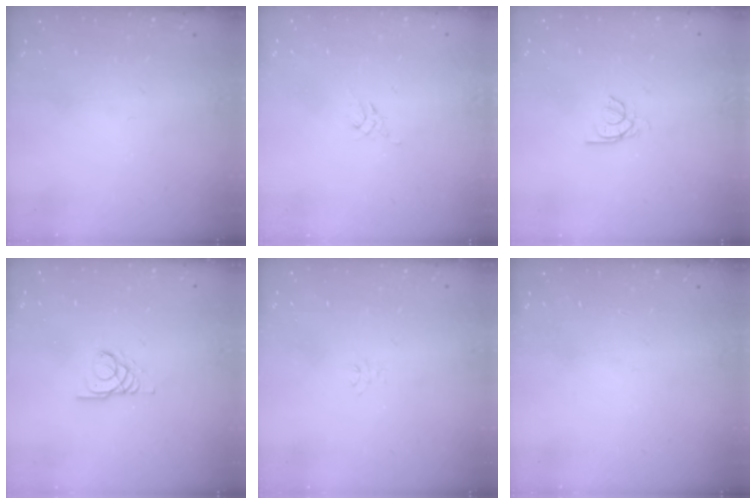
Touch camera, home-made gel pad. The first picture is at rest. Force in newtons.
{"total": 2.6, "press": 2.5, "slide": 0.7}
{"total": 2.3, "press": 2.3, "slide": 0.2}
{"total": 3.4, "press": 3.4, "slide": 0.3}
{"total": 2.6, "press": 2.6, "slide": 0.3}
{"total": 0.0}